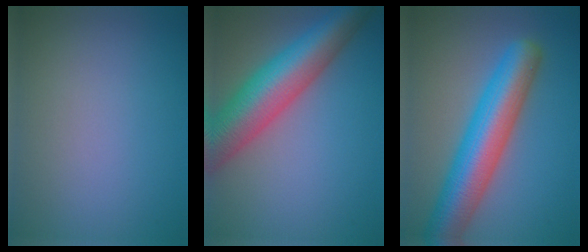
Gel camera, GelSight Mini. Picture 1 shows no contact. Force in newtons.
{"total": 10.2, "press": 10.2, "slide": 0.5}
{"total": 9.0, "press": 9.0, "slide": 0.4}